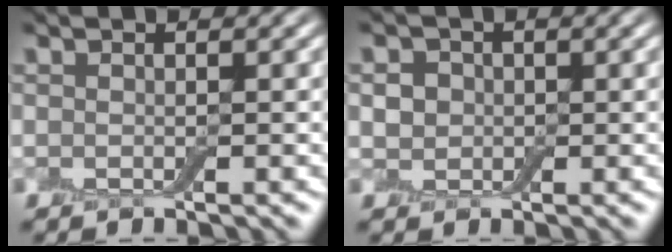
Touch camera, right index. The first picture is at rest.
{"total": 2.2, "force": [0.2, 2.0, 0.9], "torque": [-0.013, 0.004, -0.003]}